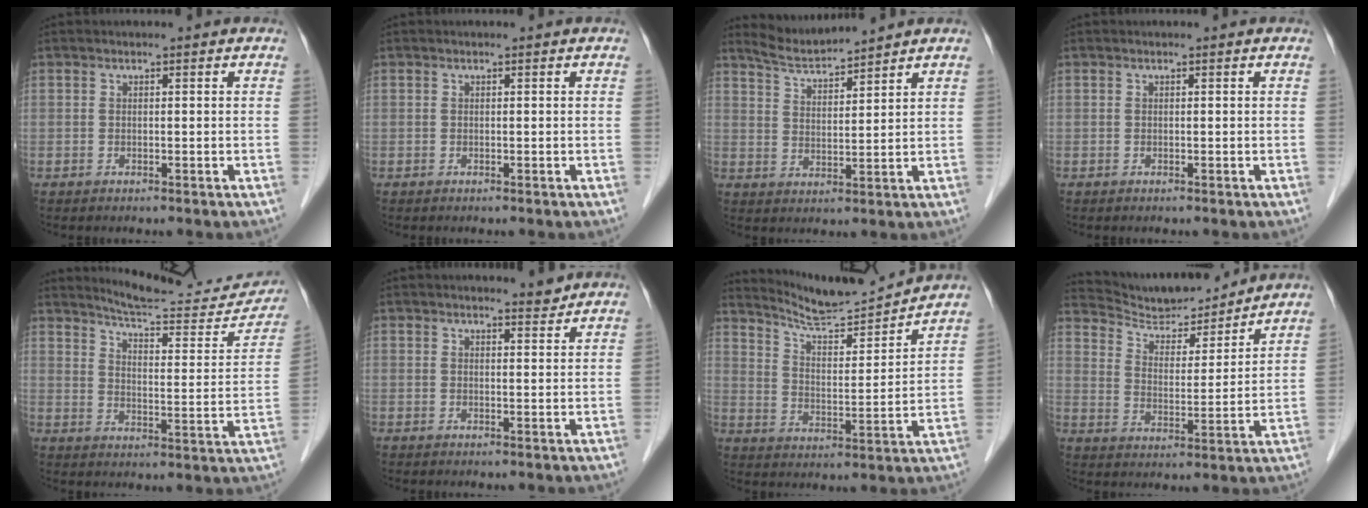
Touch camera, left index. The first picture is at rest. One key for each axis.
{"total": 0.0}
{"total": 5.6, "fx": 5.6, "fy": -0.4, "fz": 0.5, "tx": -0.020, "ty": 0.006, "tz": 0.112}
{"total": 0.0}
{"total": 17.2, "fx": 16.6, "fy": 2.0, "fz": 4.3, "tx": -0.051, "ty": -0.054, "tz": 0.208}
{"total": 2.2, "fx": 2.2, "fy": 0.0, "fz": 0.2, "tx": -0.005, "ty": -0.005, "tz": 0.030}
{"total": 11.9, "fx": 11.6, "fy": -0.9, "fz": 2.3, "tx": -0.048, "ty": -0.005, "tz": 0.193}
{"total": 13.3, "fx": 12.8, "fy": 1.7, "fz": 3.2, "tx": -0.059, "ty": 0.000, "tz": 0.212}